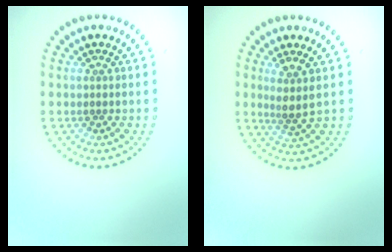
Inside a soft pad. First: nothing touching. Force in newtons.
{"total": 2.2, "press": 1.6, "slide": 1.5}